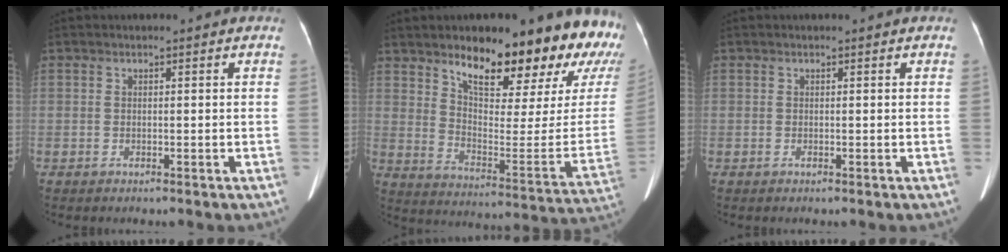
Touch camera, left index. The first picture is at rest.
{"total": 24.8, "force": [19.0, 5.6, 14.8], "torque": [-0.206, -0.052, 0.248]}
{"total": 0.0}